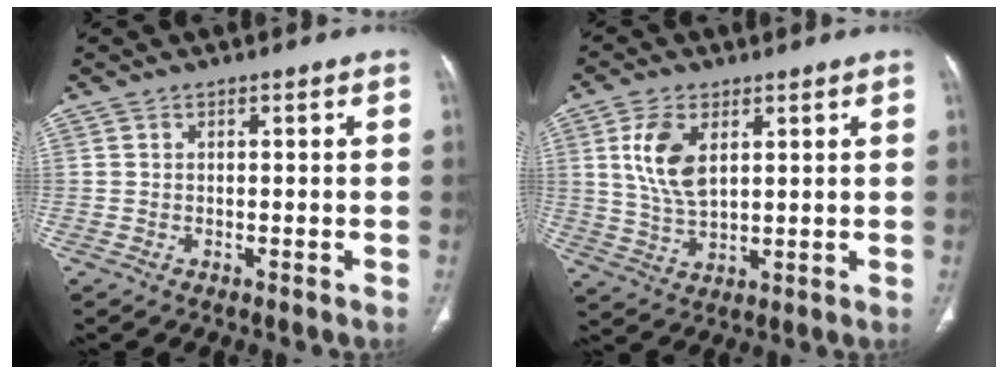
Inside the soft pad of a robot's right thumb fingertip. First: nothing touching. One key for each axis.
{"total": 9.1, "fx": 3.0, "fy": 4.9, "fz": 7.1, "tx": -0.140, "ty": -0.011, "tz": 0.064}